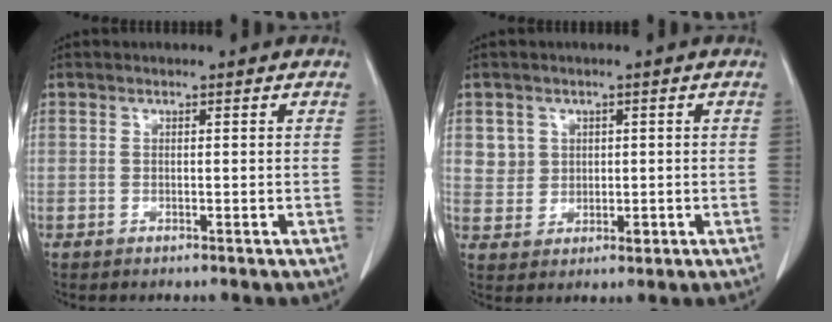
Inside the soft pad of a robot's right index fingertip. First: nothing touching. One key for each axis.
{"total": 3.9, "fx": 1.3, "fy": 3.6, "fz": 0.4, "tx": 0.001, "ty": 0.002, "tz": 0.031}